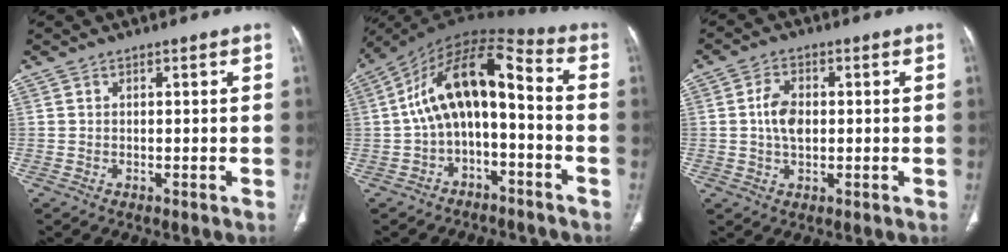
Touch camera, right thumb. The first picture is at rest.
{"total": 14.1, "force": [-1.8, 7.0, 12.0], "torque": [-0.203, 0.079, -0.037]}
{"total": 5.5, "force": [0.3, 3.5, 4.3], "torque": [-0.079, 0.005, 0.003]}